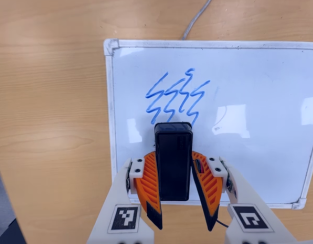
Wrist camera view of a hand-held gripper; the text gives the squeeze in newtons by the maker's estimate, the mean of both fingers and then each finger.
{"total": 6.0, "left": 5.0, "right": 7.1}